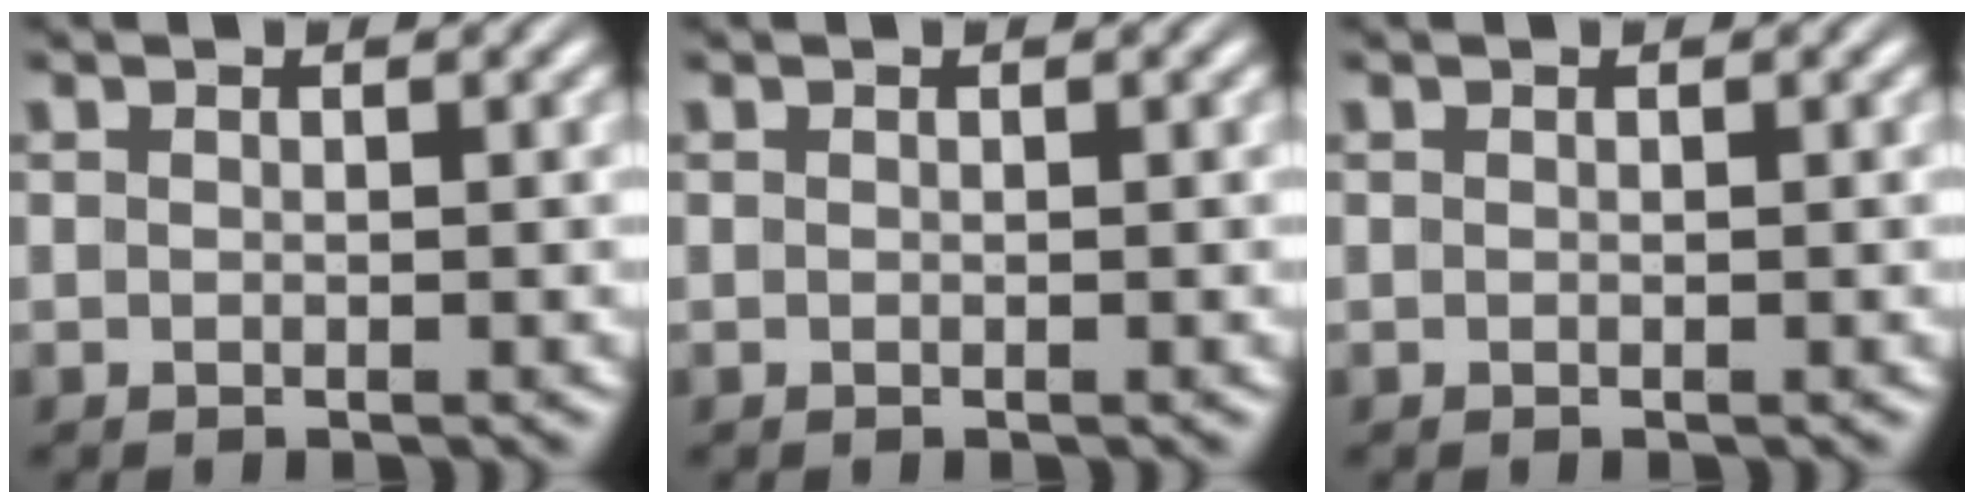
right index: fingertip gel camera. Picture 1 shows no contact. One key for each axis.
{"total": 0.0}
{"total": 0.0}